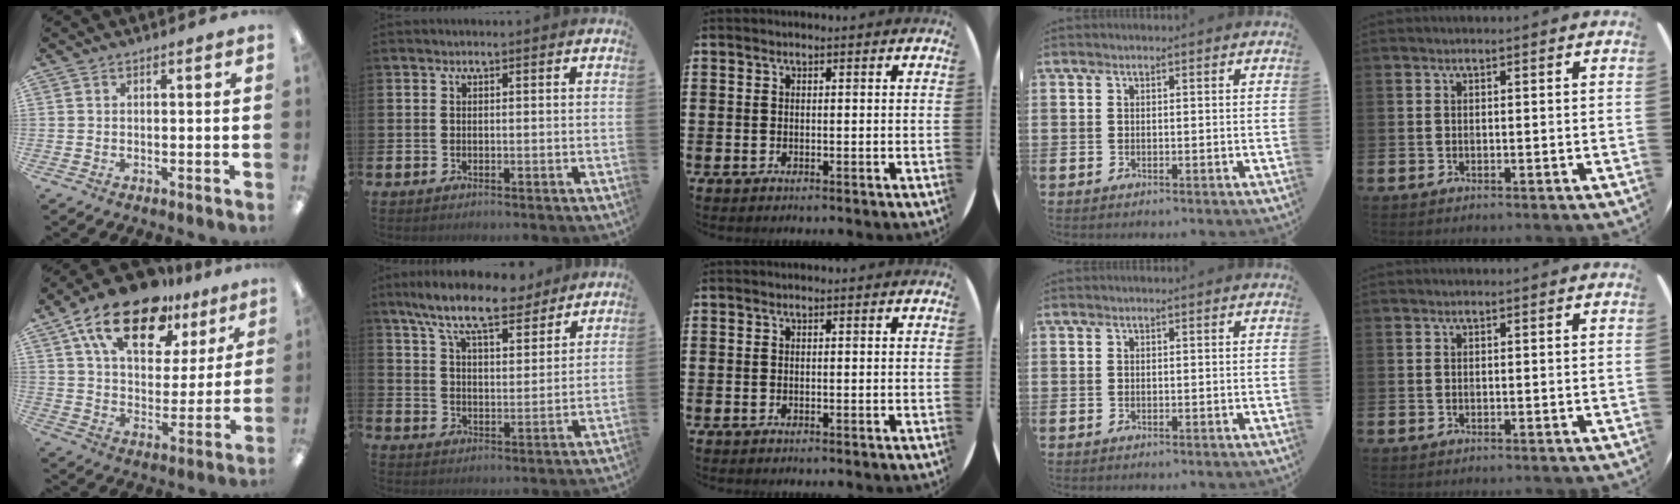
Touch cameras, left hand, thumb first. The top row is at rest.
{"thumb": {"total": 19.4, "force": [12.6, 9.7, 11.0], "torque": [-0.183, -0.061, 0.220]}, "index": {"total": 10.5, "force": [9.1, 2.4, 4.7], "torque": [-0.114, -0.039, 0.162]}}